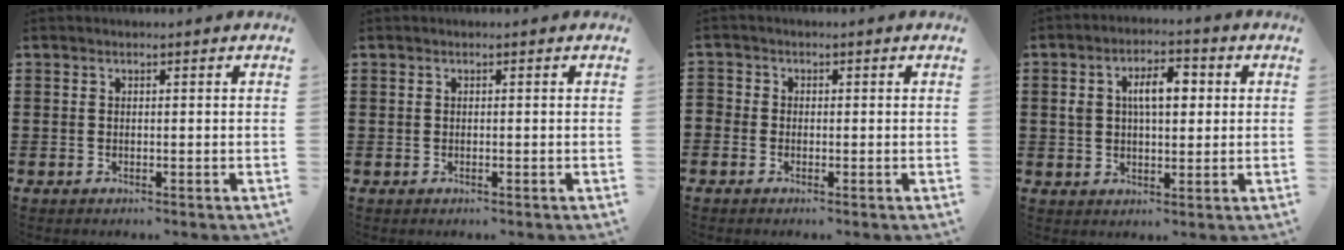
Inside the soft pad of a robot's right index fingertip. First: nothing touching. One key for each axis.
{"total": 0.0}
{"total": 1.1, "fx": -0.6, "fy": 0.9, "fz": 0.1, "tx": -0.004, "ty": 0.003, "tz": -0.013}
{"total": 6.4, "fx": 1.4, "fy": 3.3, "fz": 5.3, "tx": -0.097, "ty": 0.011, "tz": 0.017}